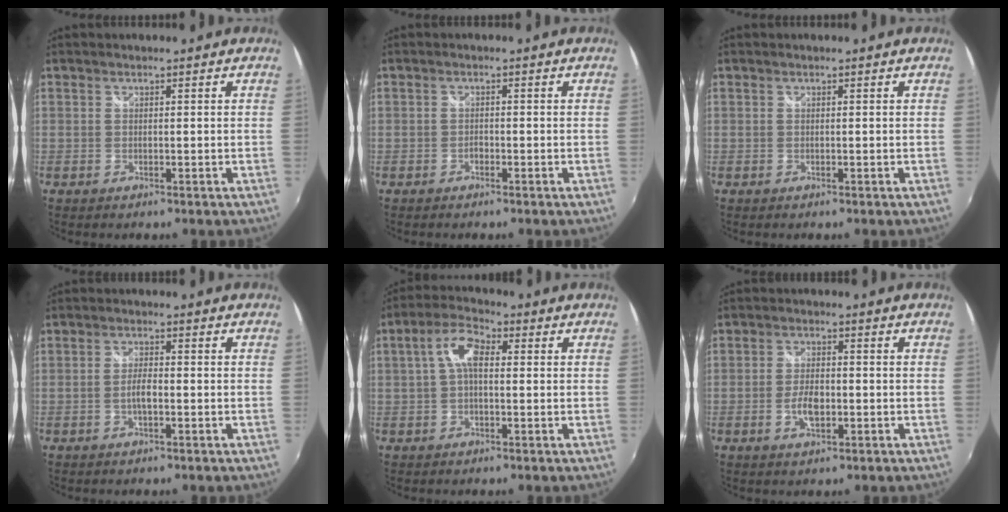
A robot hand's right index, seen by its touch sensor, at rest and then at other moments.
{"total": 1.0, "force": [-0.7, 0.6, 0.3], "torque": [-0.006, -0.001, -0.014]}
{"total": 0.0}
{"total": 2.9, "force": [-0.9, 0.8, 2.6], "torque": [-0.052, 0.001, -0.019]}
{"total": 6.1, "force": [0.6, 2.9, 5.3], "torque": [-0.107, 0.020, 0.009]}
{"total": 4.9, "force": [-1.4, 2.4, 4.0], "torque": [-0.083, -0.001, -0.025]}